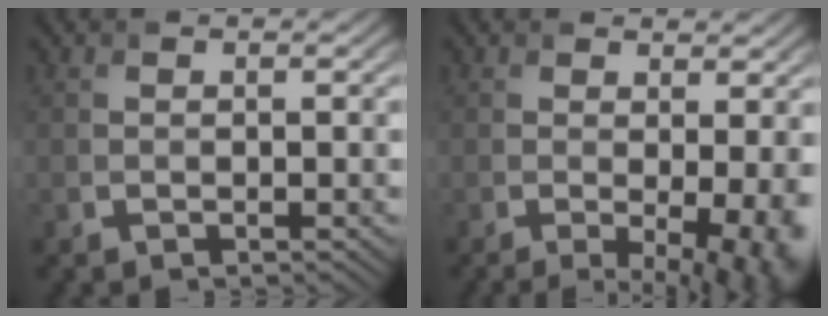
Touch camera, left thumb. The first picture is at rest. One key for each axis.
{"total": 8.0, "fx": -1.2, "fy": 2.7, "fz": 7.4, "tx": -0.090, "ty": -0.011, "tz": 0.000}